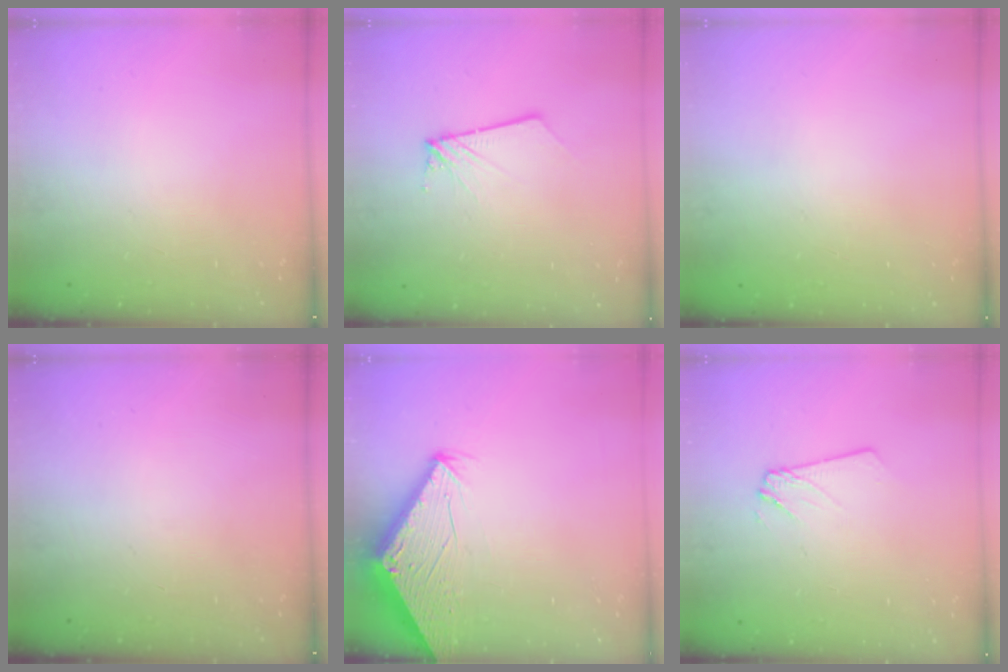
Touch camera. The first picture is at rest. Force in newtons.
{"total": 2.7, "press": 2.7, "slide": 0.2}
{"total": 0.0}
{"total": 0.0}
{"total": 2.8, "press": 2.8, "slide": 0.1}
{"total": 2.4, "press": 2.4, "slide": 0.2}